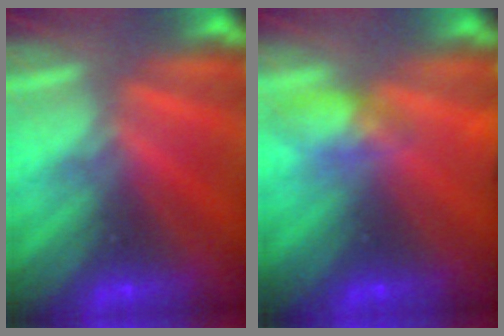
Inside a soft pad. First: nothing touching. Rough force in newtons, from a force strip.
{"total": 4.6}